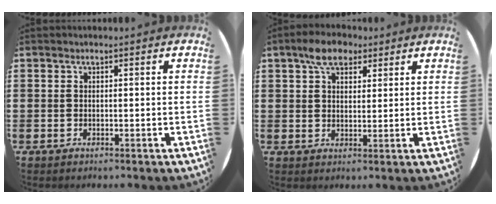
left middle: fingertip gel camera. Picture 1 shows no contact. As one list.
[{"total": 5.4, "force": [3.9, 2.8, 2.5], "torque": [-0.045, 0.005, 0.069]}]